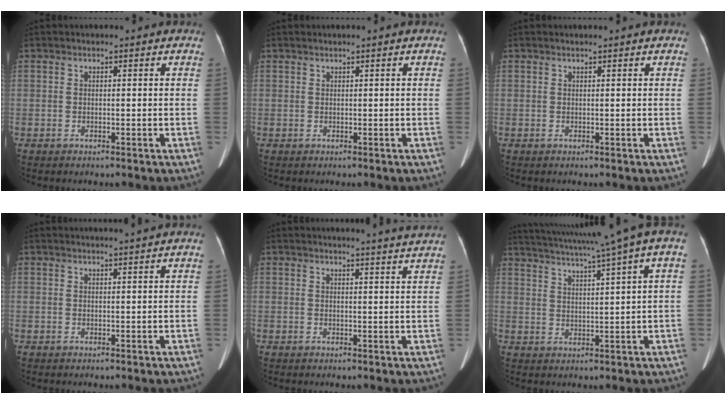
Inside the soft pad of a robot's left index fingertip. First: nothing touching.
{"total": 0.0}
{"total": 0.8, "force": [0.8, -0.2, 0.2], "torque": [-0.007, 0.011, 0.016]}
{"total": 2.6, "force": [2.2, -0.8, 1.0], "torque": [-0.011, 0.004, 0.033]}
{"total": 6.7, "force": [6.2, -1.4, 2.0], "torque": [-0.023, -0.012, 0.058]}
{"total": 13.7, "force": [9.9, -1.3, 9.3], "torque": [-0.162, 0.014, 0.136]}